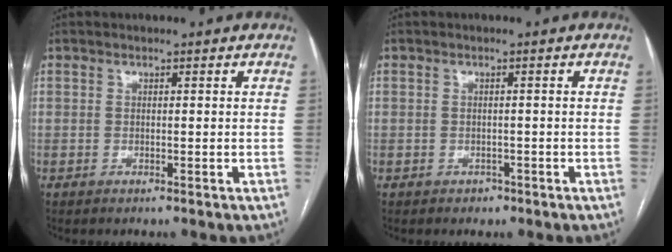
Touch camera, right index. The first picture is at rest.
{"total": 1.3, "force": [-0.8, 1.0, 0.2], "torque": [-0.002, 0.003, -0.010]}